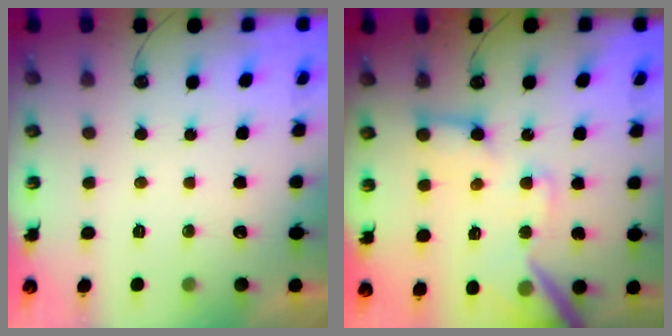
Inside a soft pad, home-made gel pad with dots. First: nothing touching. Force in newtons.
{"total": 15.0, "press": 14.8, "slide": 2.1}